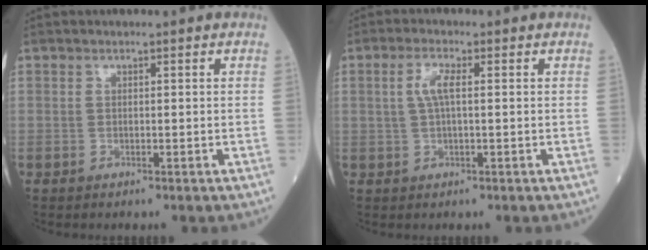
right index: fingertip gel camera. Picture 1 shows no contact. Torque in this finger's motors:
{"motor_torque": [0.42, 0.11, 0.31, 0.08]}